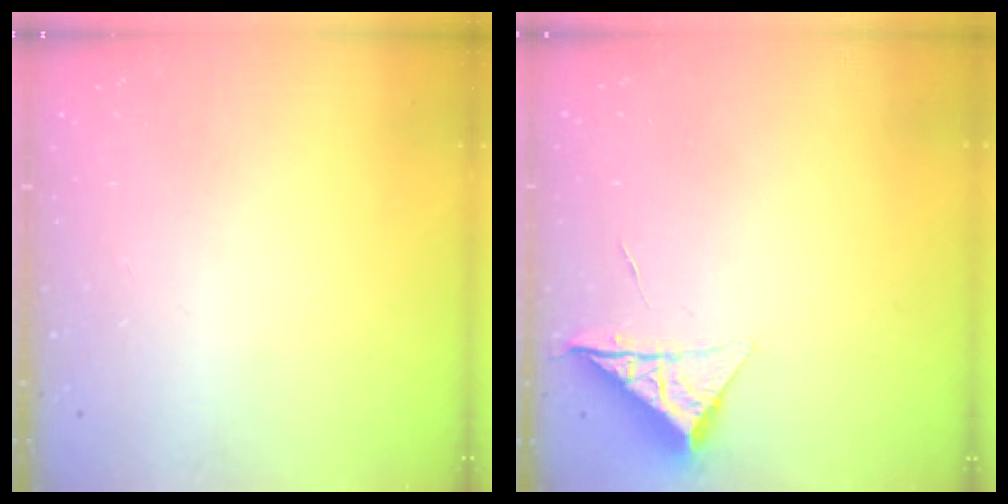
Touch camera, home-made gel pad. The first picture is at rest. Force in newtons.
{"total": 6.5, "press": 6.5, "slide": 0.3}